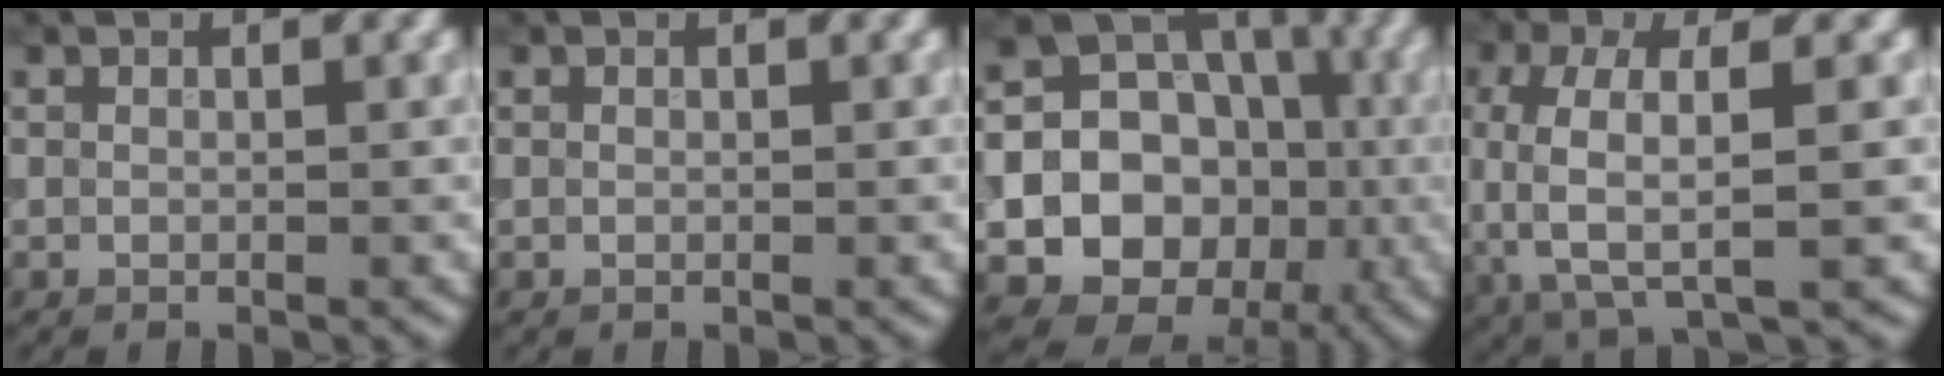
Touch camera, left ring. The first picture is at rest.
{"total": 0.0}
{"total": 18.0, "force": [-2.6, 16.6, 6.5], "torque": [-0.115, -0.001, -0.065]}
{"total": 6.6, "force": [-0.4, 2.5, 6.1], "torque": [-0.134, -0.001, -0.007]}